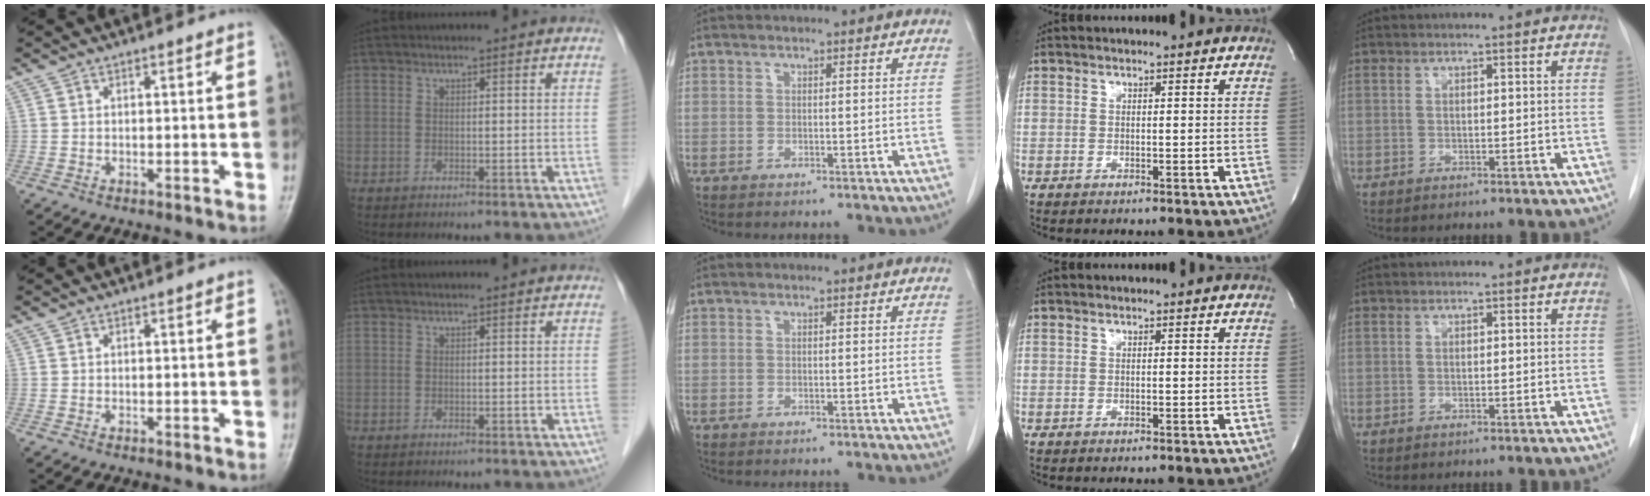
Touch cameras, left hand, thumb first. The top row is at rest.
{}